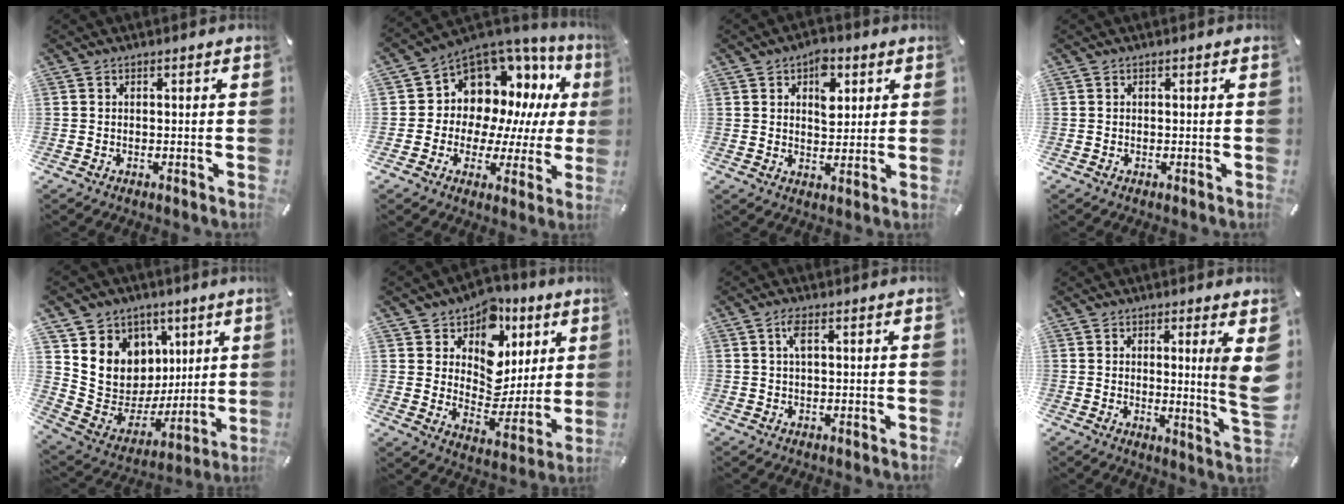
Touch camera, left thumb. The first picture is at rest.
{"total": 10.5, "force": [5.7, 8.4, 2.8], "torque": [-0.058, -0.066, 0.111]}
{"total": 7.2, "force": [2.9, 4.7, 4.5], "torque": [-0.050, -0.006, 0.044]}
{"total": 0.0}
{"total": 12.1, "force": [3.2, 11.6, 1.1], "torque": [-0.002, -0.056, 0.081]}
{"total": 11.6, "force": [5.3, 9.6, 4.0], "torque": [-0.050, -0.060, 0.097]}
{"total": 2.8, "force": [0.8, 0.6, 2.6], "torque": [-0.055, 0.005, 0.012]}
{"total": 9.4, "force": [2.5, 0.1, 9.0], "torque": [-0.132, -0.029, 0.037]}